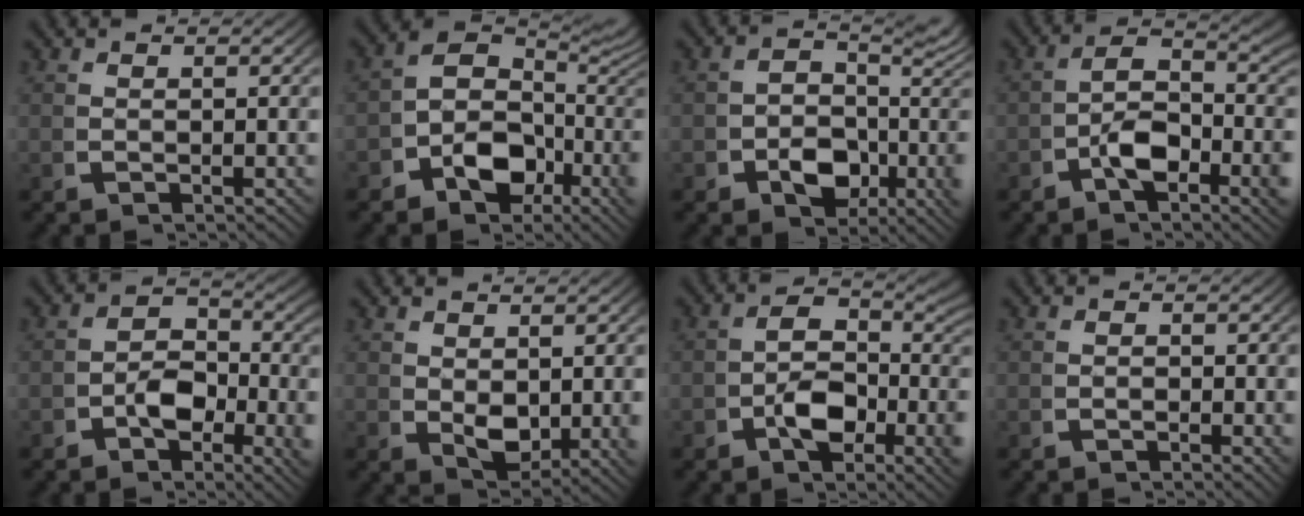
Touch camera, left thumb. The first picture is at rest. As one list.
[{"total": 8.9, "force": [0.2, 6.4, 6.2], "torque": [-0.098, -0.010, -0.008]}, {"total": 6.3, "force": [-0.5, 4.1, 4.7], "torque": [-0.053, -0.011, -0.012]}, {"total": 5.8, "force": [-0.9, 3.3, 4.6], "torque": [-0.089, -0.015, -0.020]}, {"total": 4.7, "force": [-1.0, 3.2, 3.2], "torque": [-0.046, -0.016, -0.018]}, {"total": 3.5, "force": [0.3, 2.2, 2.6], "torque": [-0.047, -0.018, 0.017]}, {"total": 5.7, "force": [-0.7, 3.5, 4.4], "torque": [-0.071, -0.018, -0.016]}, {"total": 1.1, "force": [-0.4, 0.7, 0.7], "torque": [-0.011, 0.000, -0.011]}]